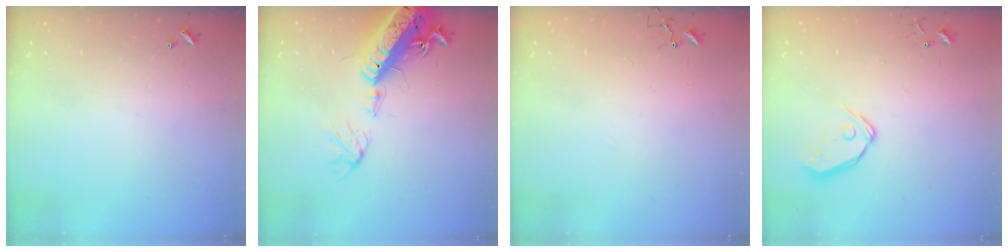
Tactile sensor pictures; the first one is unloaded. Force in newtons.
{"total": 20.3, "press": 19.8, "slide": 4.4}
{"total": 6.1, "press": 6.0, "slide": 0.6}
{"total": 9.3, "press": 9.2, "slide": 1.2}